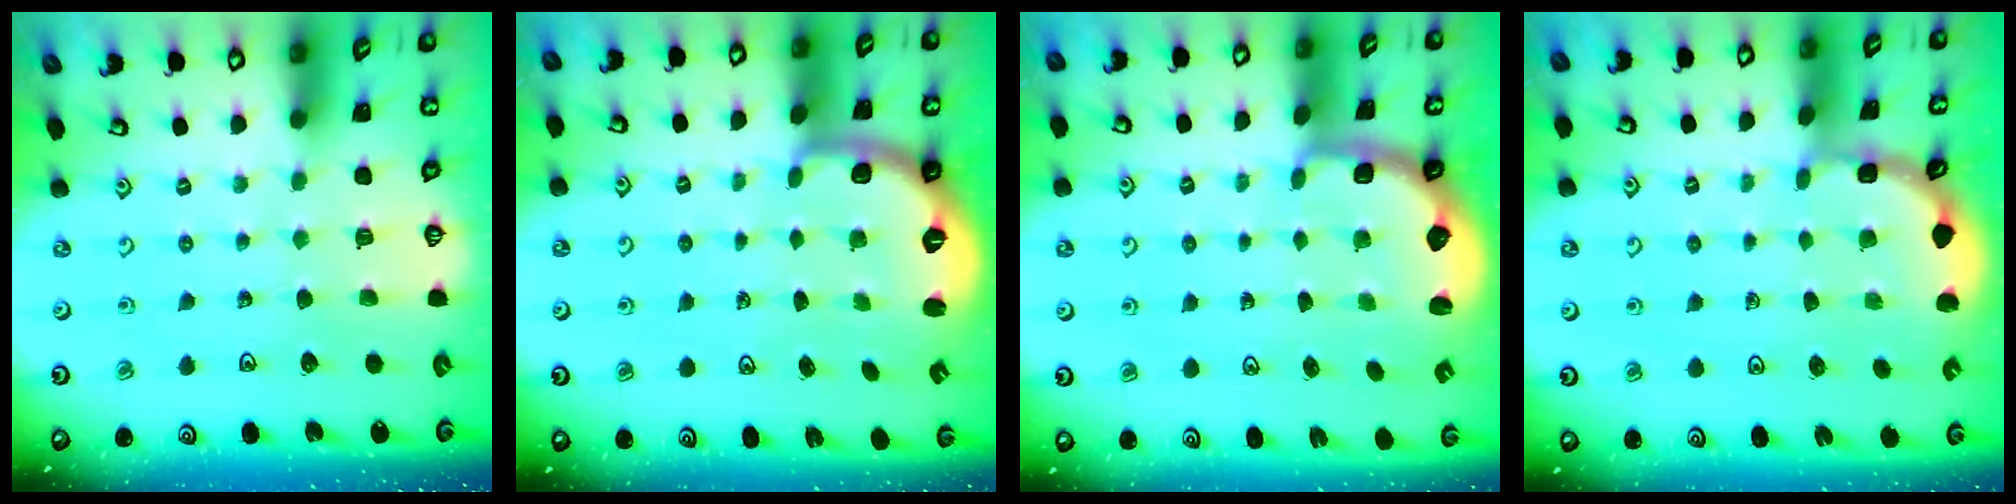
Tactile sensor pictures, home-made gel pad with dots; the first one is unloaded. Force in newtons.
{"total": 2.8, "press": 1.8, "slide": 2.1}
{"total": 2.7, "press": 2.1, "slide": 1.7}
{"total": 1.7, "press": 1.7, "slide": 0.2}